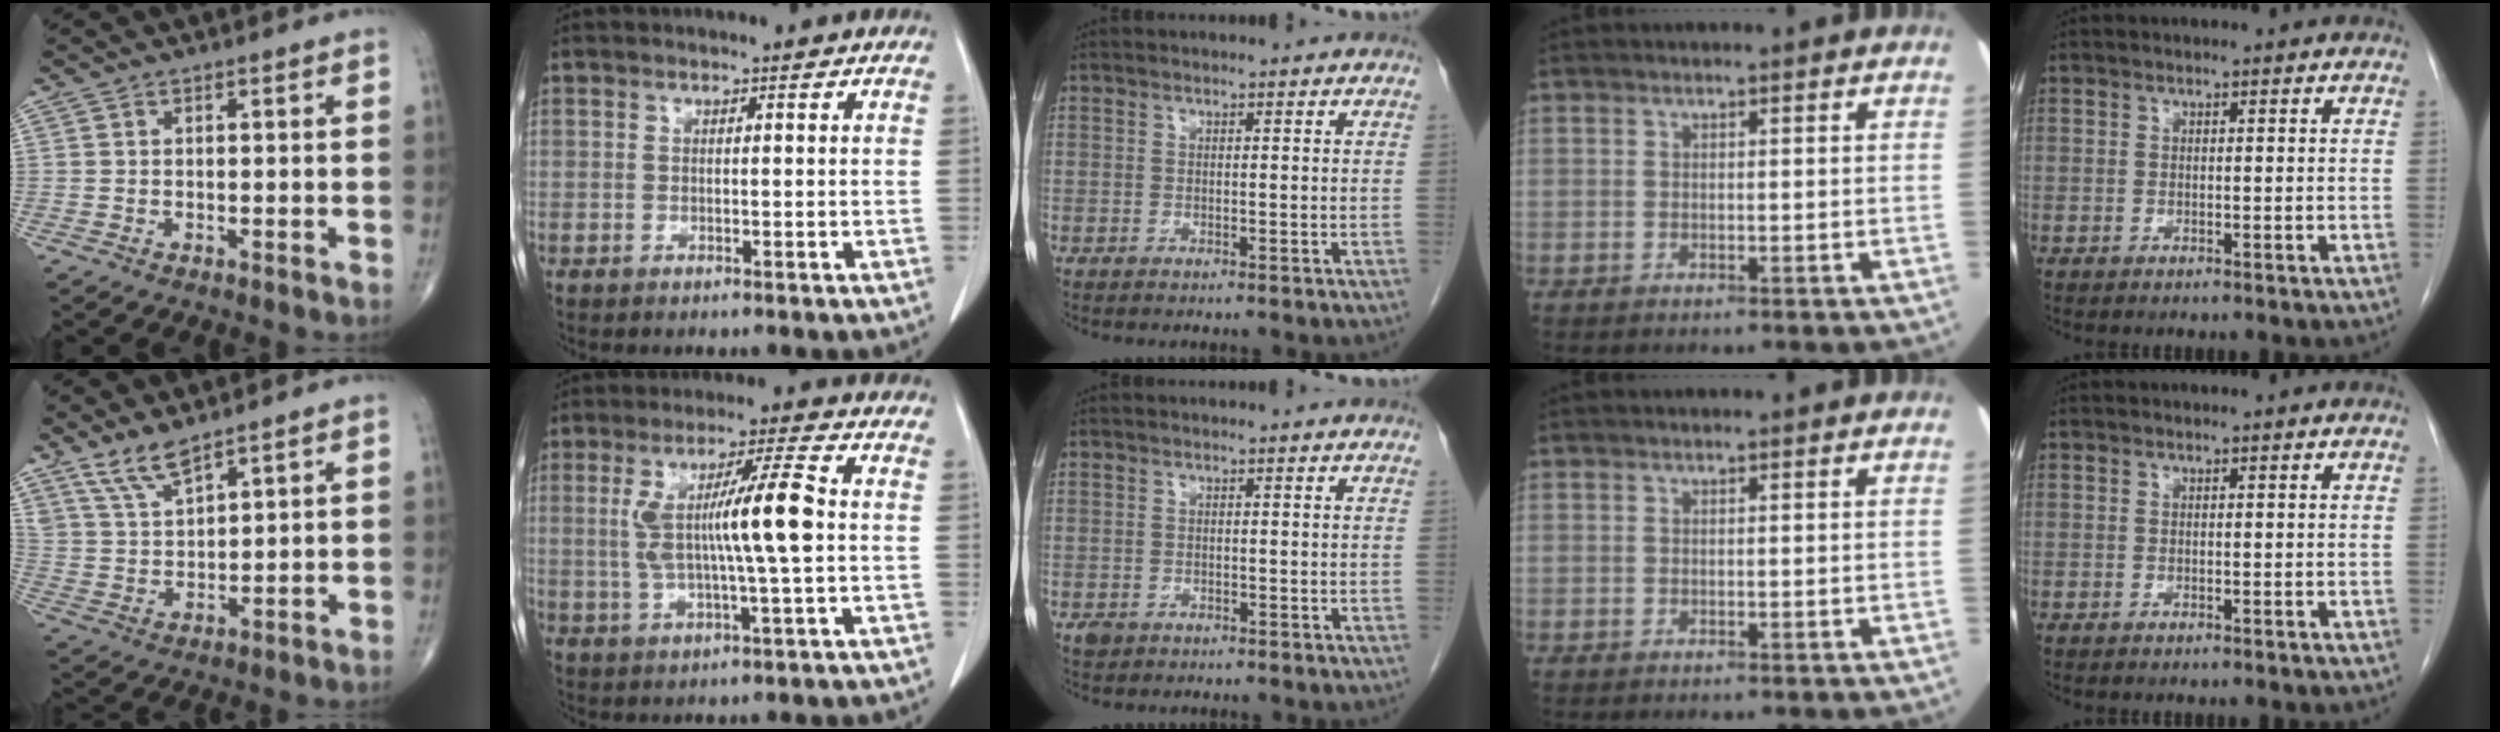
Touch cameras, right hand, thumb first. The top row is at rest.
{"thumb": {"total": 7.0, "force": [5.7, 1.8, 3.8], "torque": [-0.074, -0.030, 0.123]}, "index": {"total": 11.0, "force": [0.6, 0.3, 11.0], "torque": [-0.208, 0.008, 0.012]}, "middle": {"total": 1.2, "force": [-0.7, 1.0, 0.4], "torque": [-0.008, 0.003, -0.007]}}